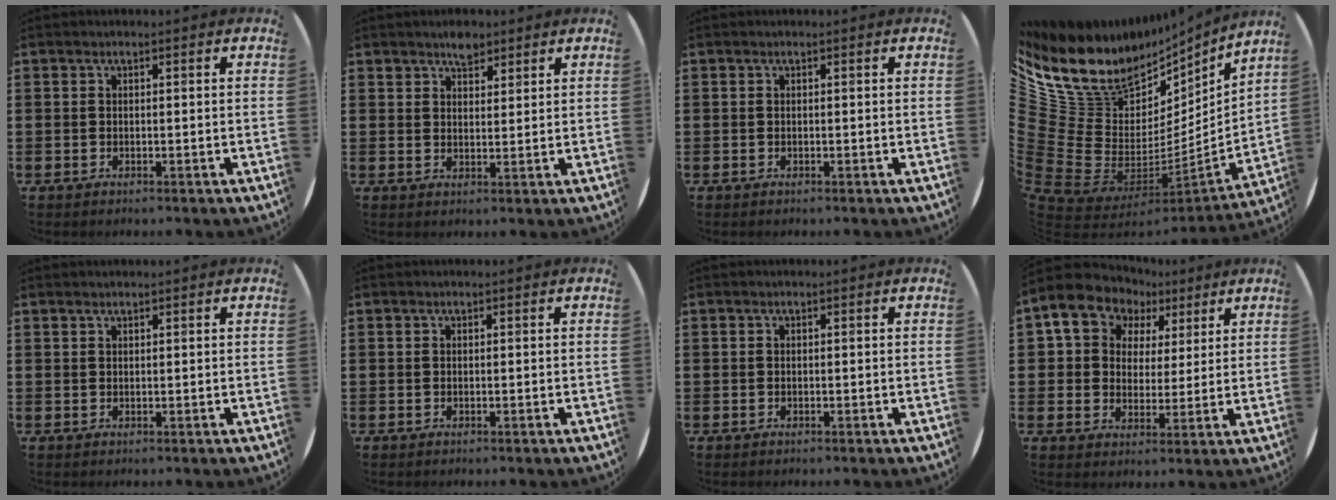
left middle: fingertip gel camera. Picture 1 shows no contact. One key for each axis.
{"total": 2.6, "fx": 2.3, "fy": 1.1, "fz": 0.7, "tx": -0.009, "ty": -0.001, "tz": 0.042}
{"total": 0.0}
{"total": 12.9, "fx": 7.2, "fy": 9.7, "fz": 4.5, "tx": -0.146, "ty": -0.087, "tz": 0.135}
{"total": 0.6, "fx": 0.6, "fy": 0.1, "fz": -0.1, "tx": 0.000, "ty": 0.002, "tz": 0.013}
{"total": 0.0}
{"total": 0.0}
{"total": 8.9, "fx": 5.7, "fy": 6.5, "fz": 1.9, "tx": -0.074, "ty": -0.016, "tz": 0.103}